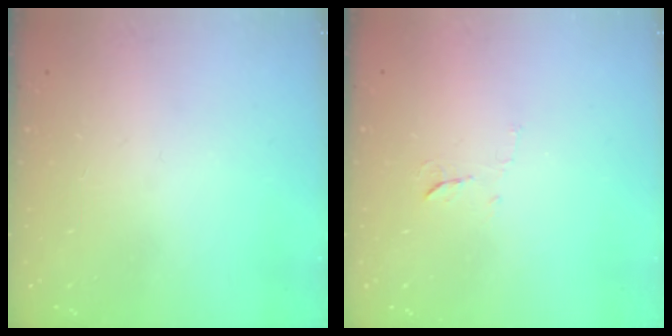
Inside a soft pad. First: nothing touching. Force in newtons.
{"total": 5.5, "press": 5.5, "slide": 0.4}